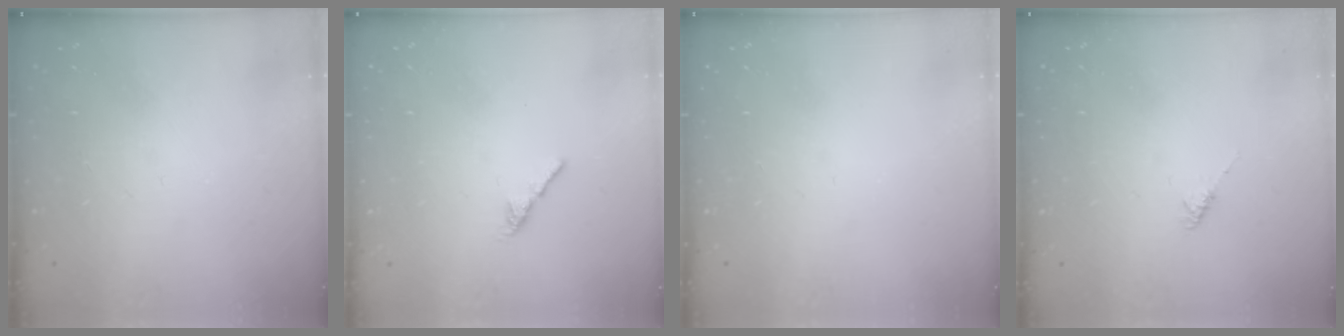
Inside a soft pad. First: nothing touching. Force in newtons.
{"total": 2.4, "press": 2.3, "slide": 0.8}
{"total": 0.0}
{"total": 2.0, "press": 1.9, "slide": 0.4}